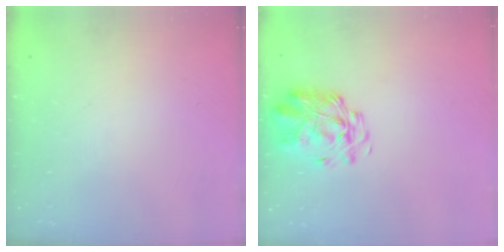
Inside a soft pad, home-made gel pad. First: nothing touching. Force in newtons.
{"total": 2.9, "press": 2.8, "slide": 0.8}